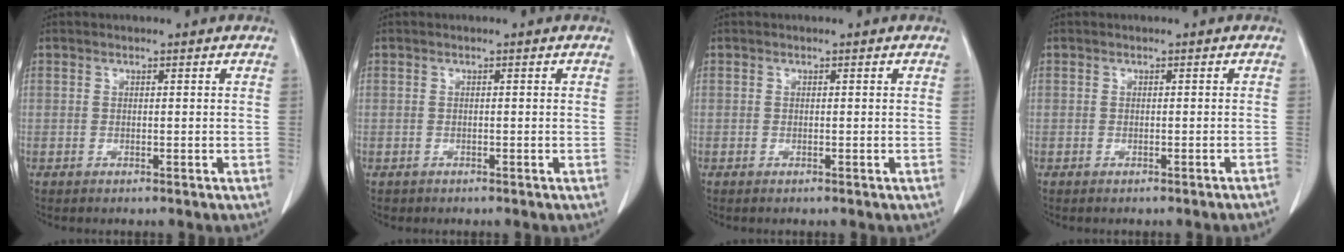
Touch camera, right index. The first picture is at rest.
{"total": 0.6, "force": [-0.4, 0.5, -0.1], "torque": [-0.008, 0.003, -0.008]}
{"total": 0.0}
{"total": 1.9, "force": [-1.7, -0.5, 0.8], "torque": [-0.011, 0.011, -0.022]}